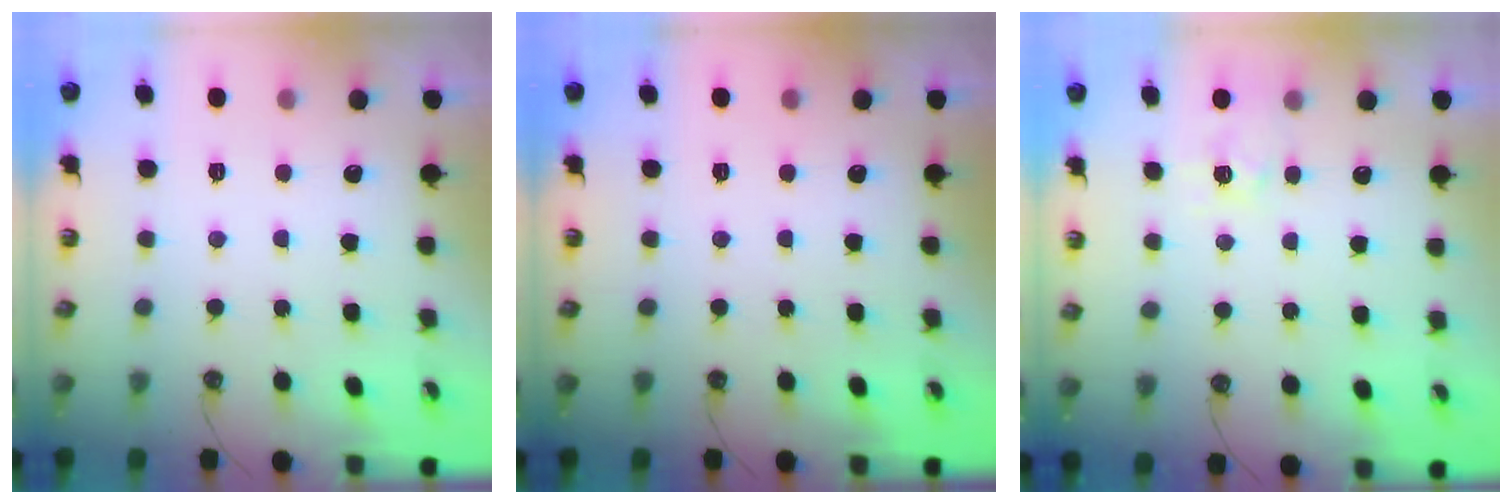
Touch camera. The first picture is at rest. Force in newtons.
{"total": 0.0}
{"total": 4.7, "press": 4.7, "slide": 0.5}